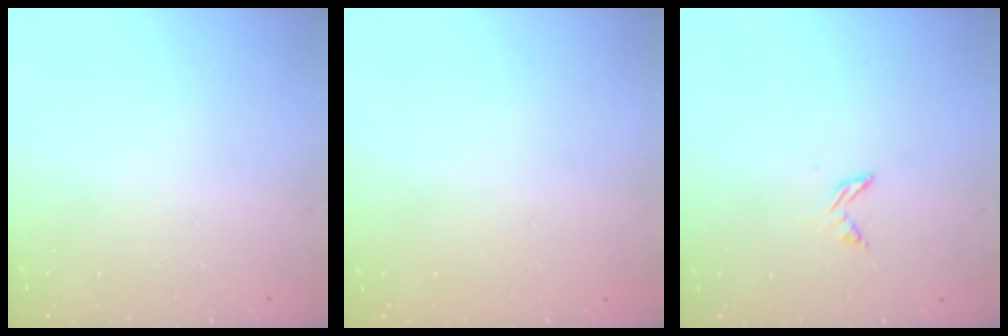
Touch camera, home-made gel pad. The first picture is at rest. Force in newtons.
{"total": 0.0}
{"total": 4.3, "press": 4.3, "slide": 0.5}